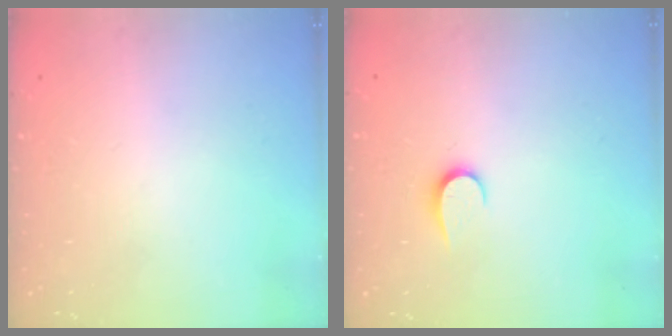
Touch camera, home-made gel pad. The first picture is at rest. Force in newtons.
{"total": 5.0, "press": 5.0, "slide": 0.5}